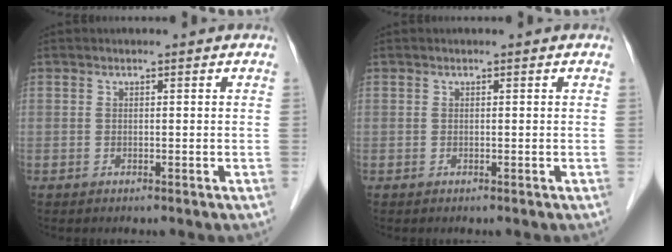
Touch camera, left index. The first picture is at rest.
{"total": 0.0}